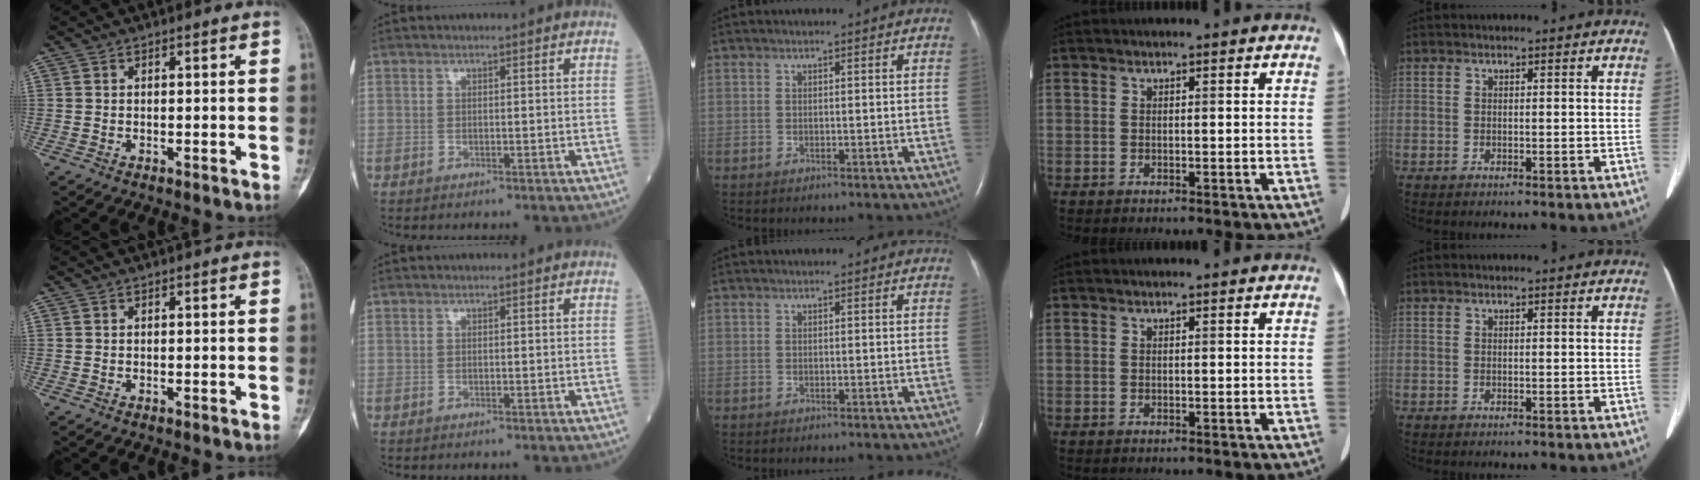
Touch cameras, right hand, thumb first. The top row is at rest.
{}